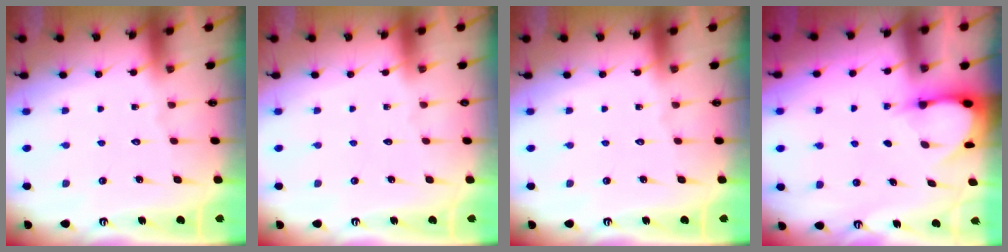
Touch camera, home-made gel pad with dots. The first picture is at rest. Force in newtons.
{"total": 0.0}
{"total": 0.0}
{"total": 3.1, "press": 3.1, "slide": 0.3}